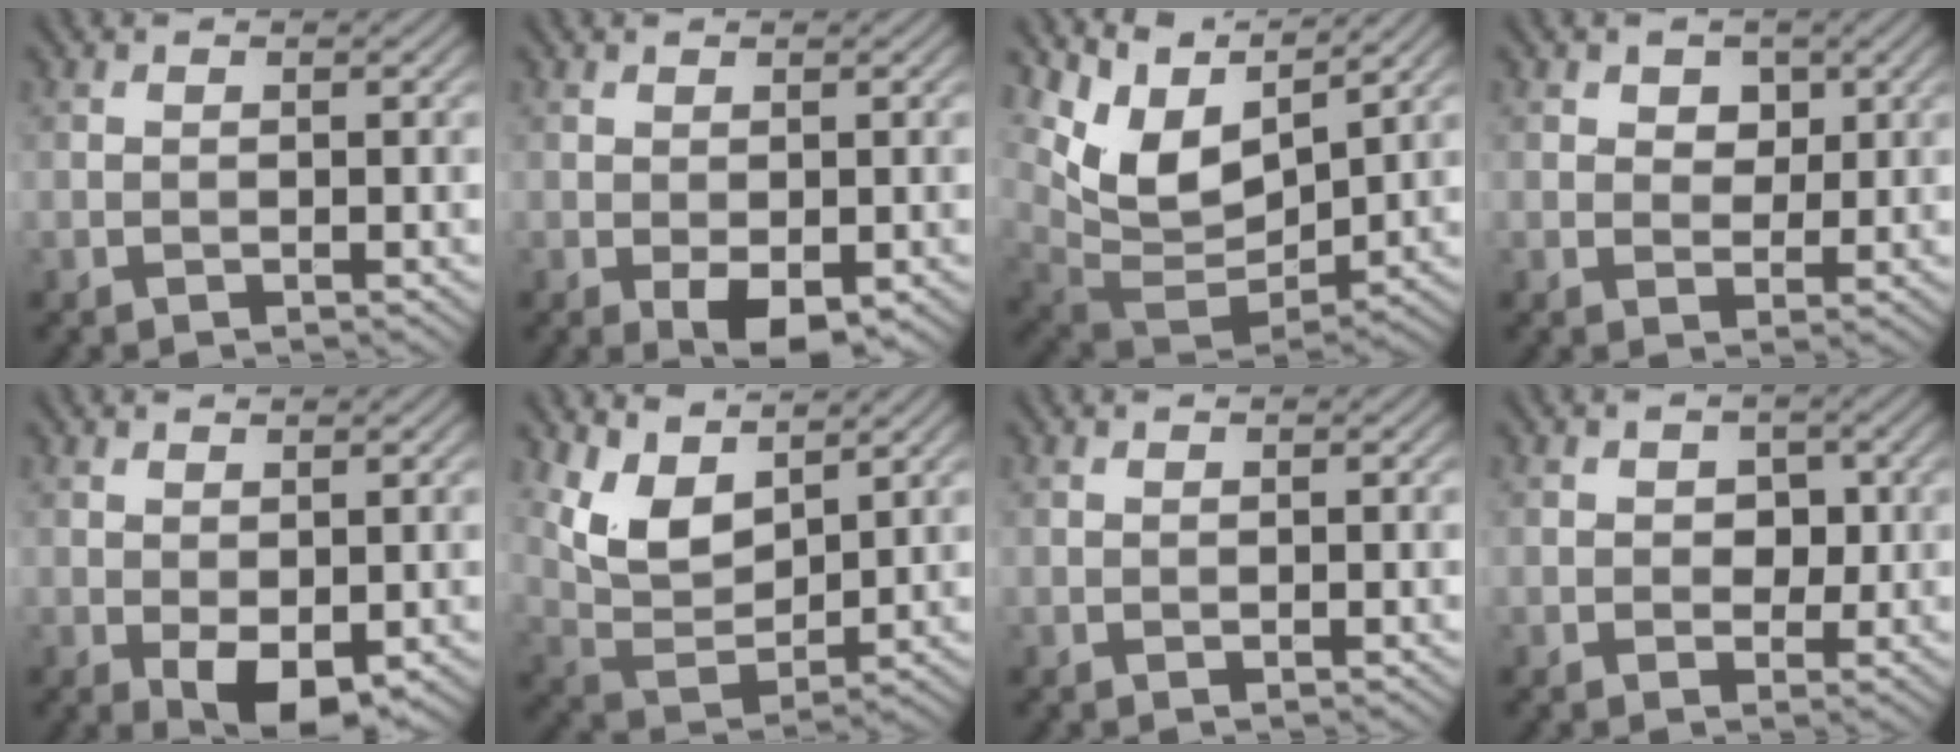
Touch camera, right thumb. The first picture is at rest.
{"total": 3.7, "force": [-1.4, 1.7, 3.0], "torque": [-0.053, -0.006, -0.020]}
{"total": 10.4, "force": [5.8, 4.8, 7.1], "torque": [-0.166, 0.006, 0.120]}
{"total": 3.1, "force": [1.4, 2.3, 1.6], "torque": [-0.030, -0.003, 0.016]}
{"total": 4.5, "force": [-1.1, 2.3, 3.7], "torque": [-0.071, -0.004, -0.014]}
{"total": 7.9, "force": [5.0, 3.7, 4.9], "torque": [-0.112, -0.004, 0.101]}
{"total": 0.0}
{"total": 2.2, "force": [0.3, 1.8, 1.2], "torque": [-0.024, -0.004, -0.002]}